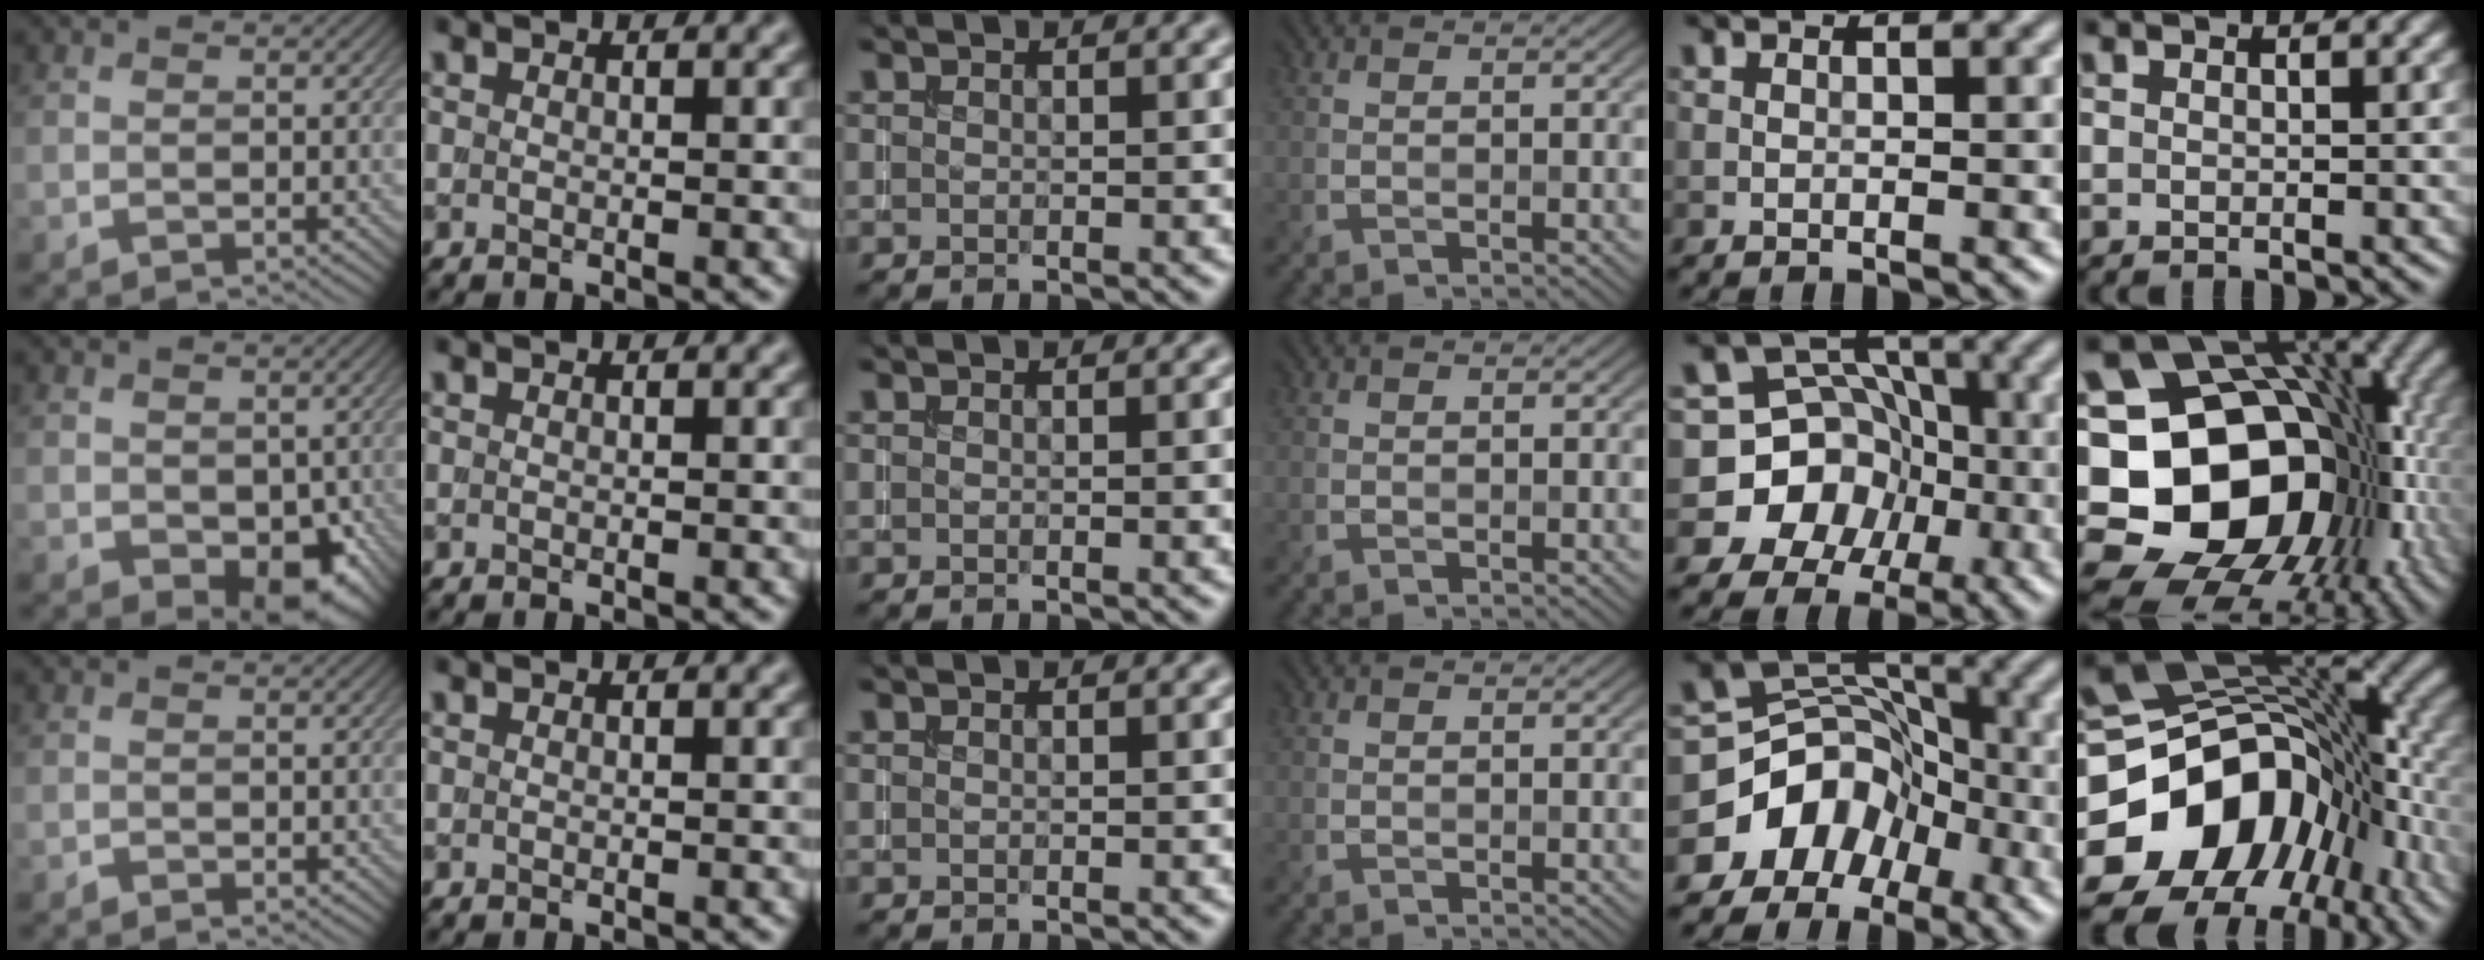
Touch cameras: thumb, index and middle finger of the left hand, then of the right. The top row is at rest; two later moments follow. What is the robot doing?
{"motion": "extract", "object": "drawer"}